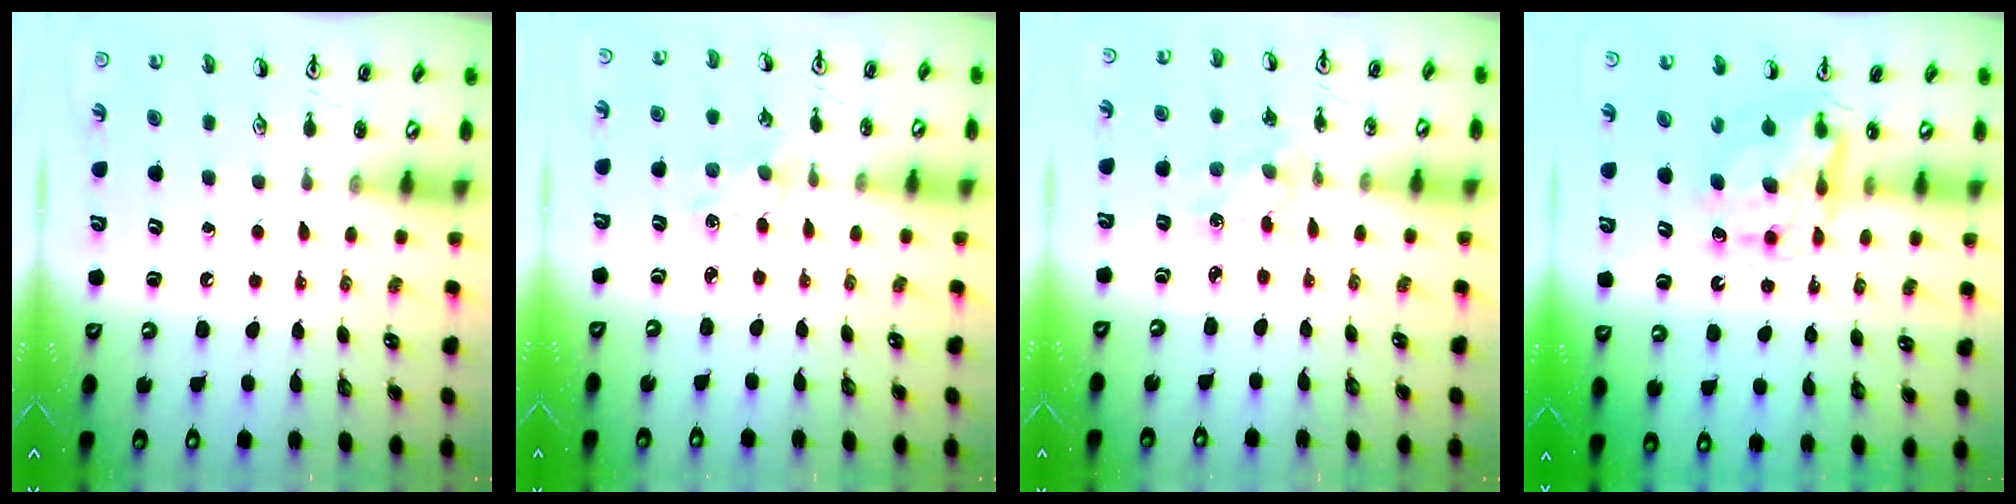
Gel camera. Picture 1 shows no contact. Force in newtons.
{"total": 1.0, "press": 0.9, "slide": 0.2}
{"total": 1.8, "press": 1.8, "slide": 0.4}
{"total": 8.2, "press": 8.2, "slide": 0.4}